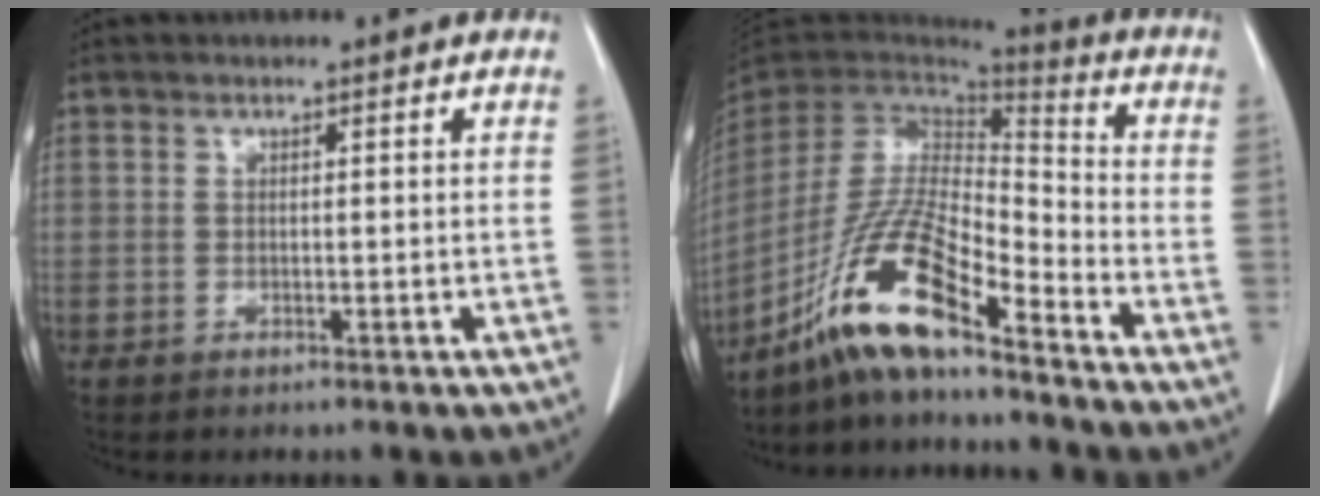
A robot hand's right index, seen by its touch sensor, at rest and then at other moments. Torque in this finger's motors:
{"motor_torque": [0.69, -0.69, 0.41, 0.14]}